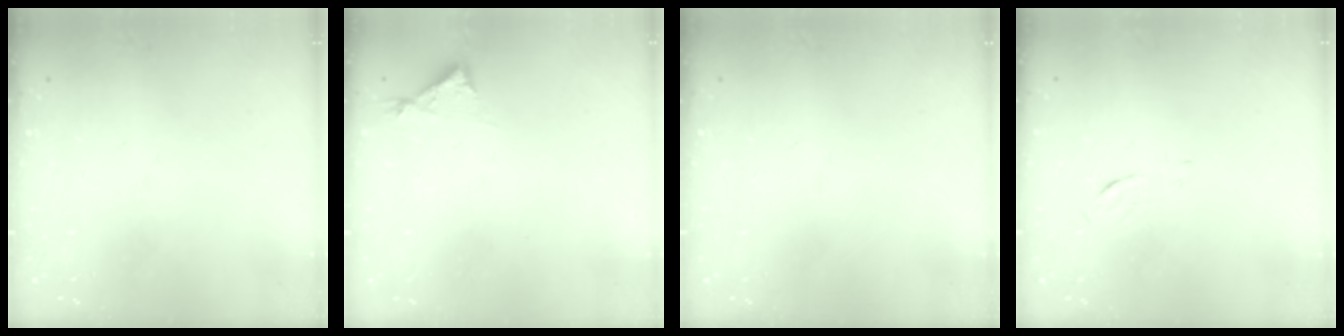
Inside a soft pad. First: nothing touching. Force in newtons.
{"total": 4.3, "press": 4.3, "slide": 0.5}
{"total": 0.0}
{"total": 3.9, "press": 3.7, "slide": 1.2}